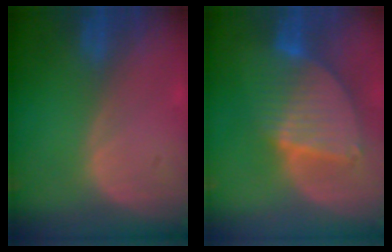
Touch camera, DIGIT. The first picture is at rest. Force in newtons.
{"total": 8.5, "press": 7.5, "slide": 4.0}